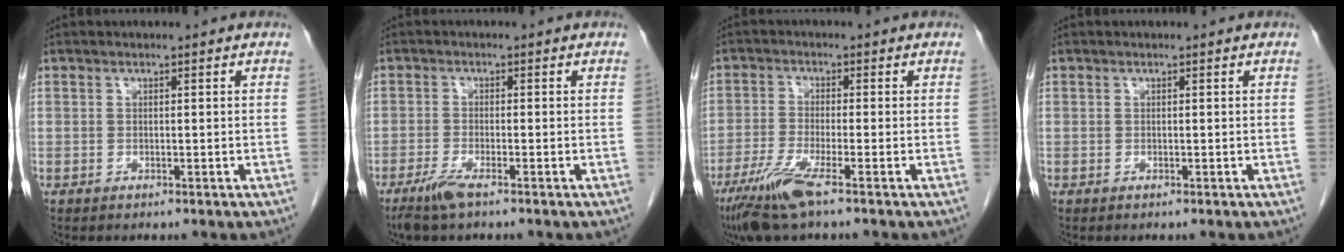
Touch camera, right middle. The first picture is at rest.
{"total": 2.9, "force": [-2.2, 0.2, 1.9], "torque": [-0.047, -0.005, -0.046]}
{"total": 6.9, "force": [-4.4, 0.1, 5.4], "torque": [-0.111, -0.021, -0.085]}
{"total": 0.0}